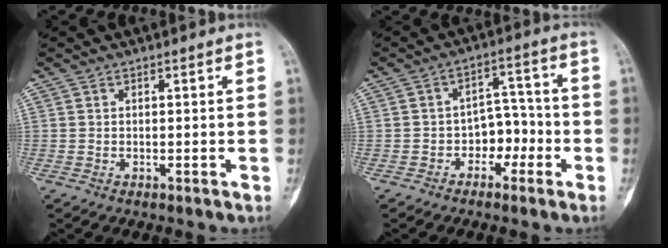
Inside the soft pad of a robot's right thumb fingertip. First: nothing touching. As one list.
[{"total": 6.4, "force": [-2.4, 4.8, 3.6], "torque": [-0.017, 0.039, -0.045]}]